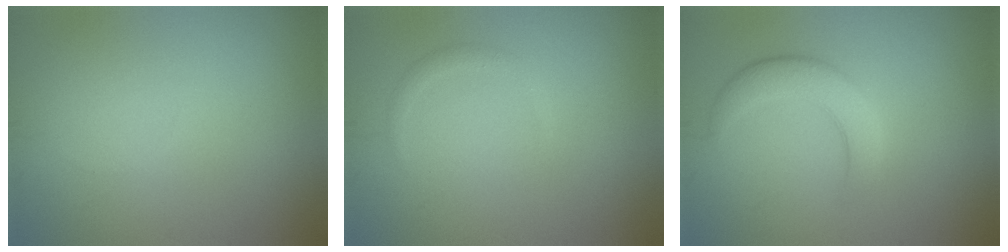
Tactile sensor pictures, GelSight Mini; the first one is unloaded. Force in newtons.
{"total": 1.0, "press": 1.0, "slide": 0.1}
{"total": 3.7, "press": 3.7, "slide": 0.2}